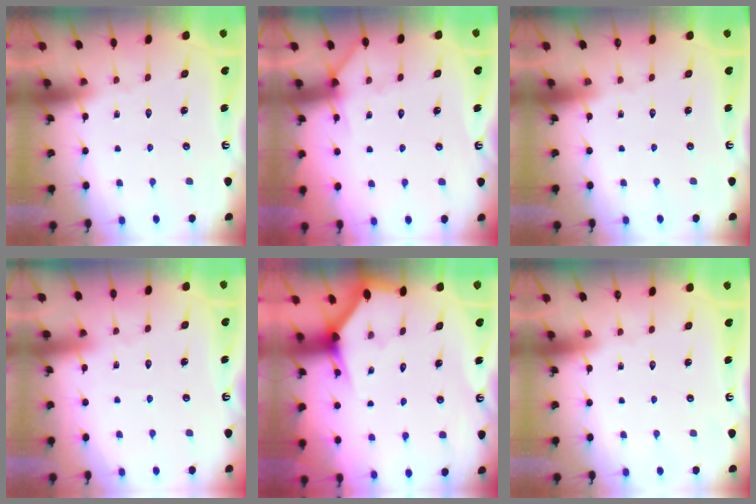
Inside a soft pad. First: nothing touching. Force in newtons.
{"total": 4.8, "press": 4.8, "slide": 0.6}
{"total": 0.0}
{"total": 2.1, "press": 2.1, "slide": 0.2}
{"total": 3.1, "press": 3.1, "slide": 0.1}
{"total": 0.0}